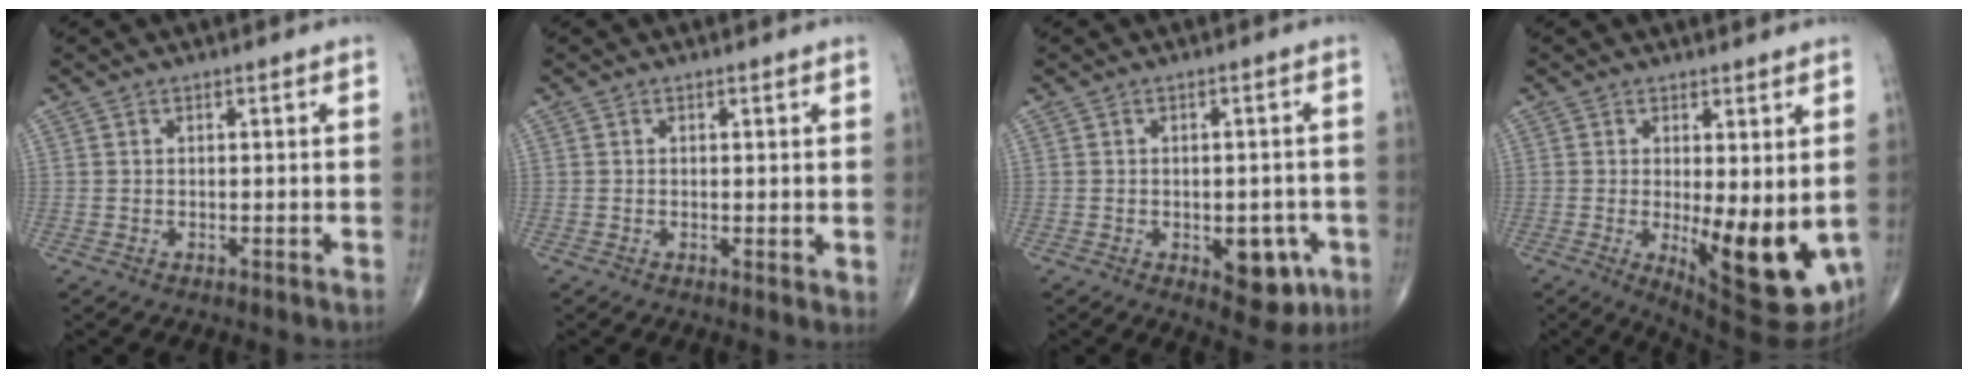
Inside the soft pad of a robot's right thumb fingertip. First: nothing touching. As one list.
[{"total": 1.4, "force": [0.2, 0.5, 1.3], "torque": [-0.020, -0.007, -0.002]}, {"total": 8.2, "force": [-2.9, 4.5, 6.3], "torque": [-0.049, 0.009, -0.027]}, {"total": 14.0, "force": [-1.7, 4.9, 13.0], "torque": [-0.175, -0.032, -0.009]}]